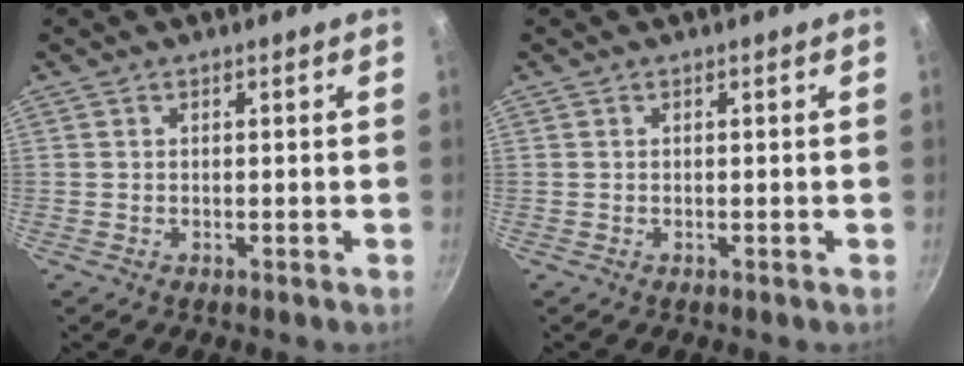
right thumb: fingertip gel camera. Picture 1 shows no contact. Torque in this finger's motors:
{"motor_torque": [0.00, 0.00, 0.15, 0.06, 0.00]}